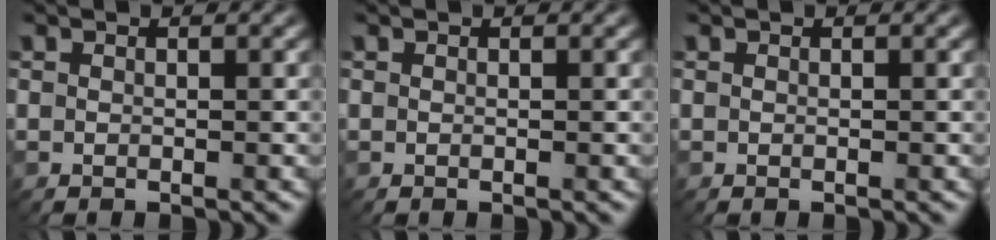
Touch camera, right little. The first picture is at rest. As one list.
[{"total": 0.0}, {"total": 0.0}]